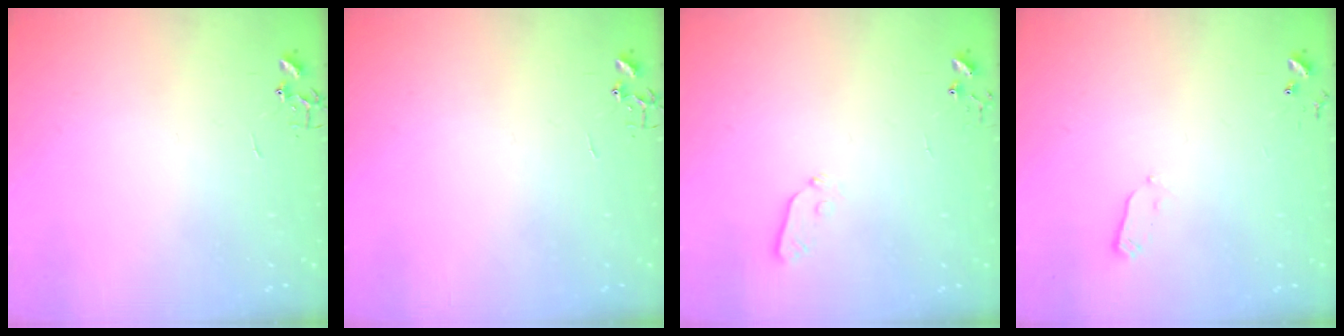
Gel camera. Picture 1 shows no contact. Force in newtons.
{"total": 0.0}
{"total": 3.9, "press": 3.8, "slide": 0.8}
{"total": 2.7, "press": 2.6, "slide": 0.4}